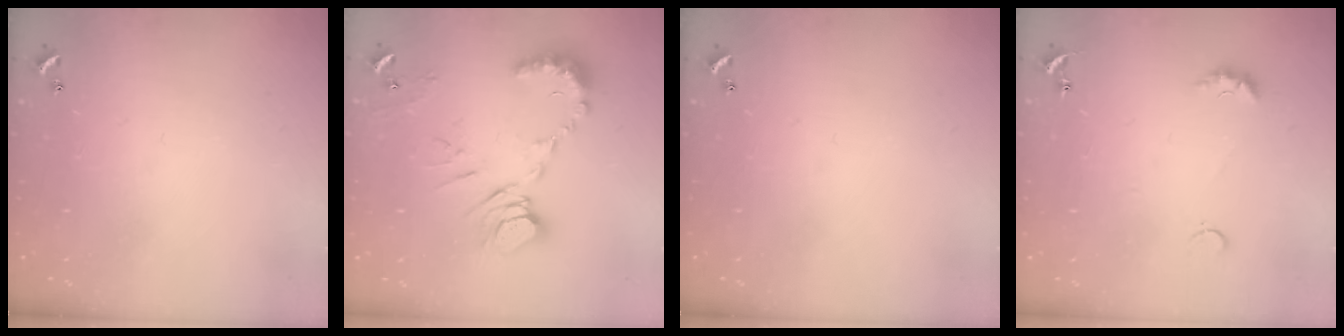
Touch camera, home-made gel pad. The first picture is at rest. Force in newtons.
{"total": 11.9, "press": 11.8, "slide": 0.9}
{"total": 0.0}
{"total": 2.8, "press": 2.7, "slide": 0.5}